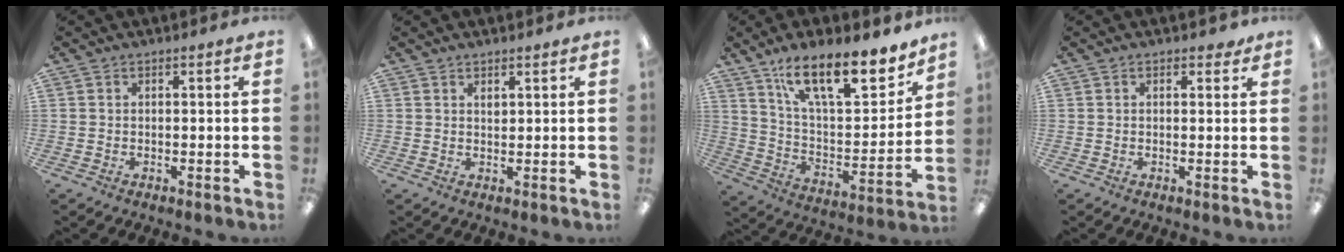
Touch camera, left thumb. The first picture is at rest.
{"total": 1.6, "force": [1.3, 0.6, 0.8], "torque": [-0.009, -0.004, 0.021]}
{"total": 19.1, "force": [13.0, 7.1, 12.0], "torque": [-0.185, -0.083, 0.220]}
{"total": 1.5, "force": [0.9, 0.8, 0.9], "torque": [-0.002, -0.003, 0.011]}